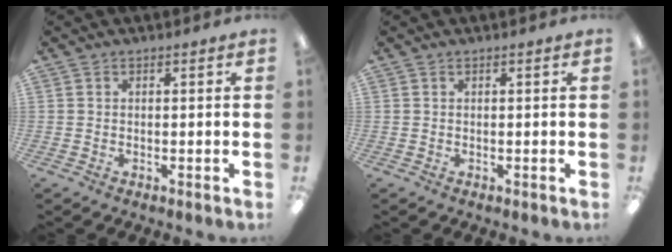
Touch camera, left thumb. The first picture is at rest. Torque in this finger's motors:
{"motor_torque": [0.00, 0.00, 0.00, 0.00, 0.00]}